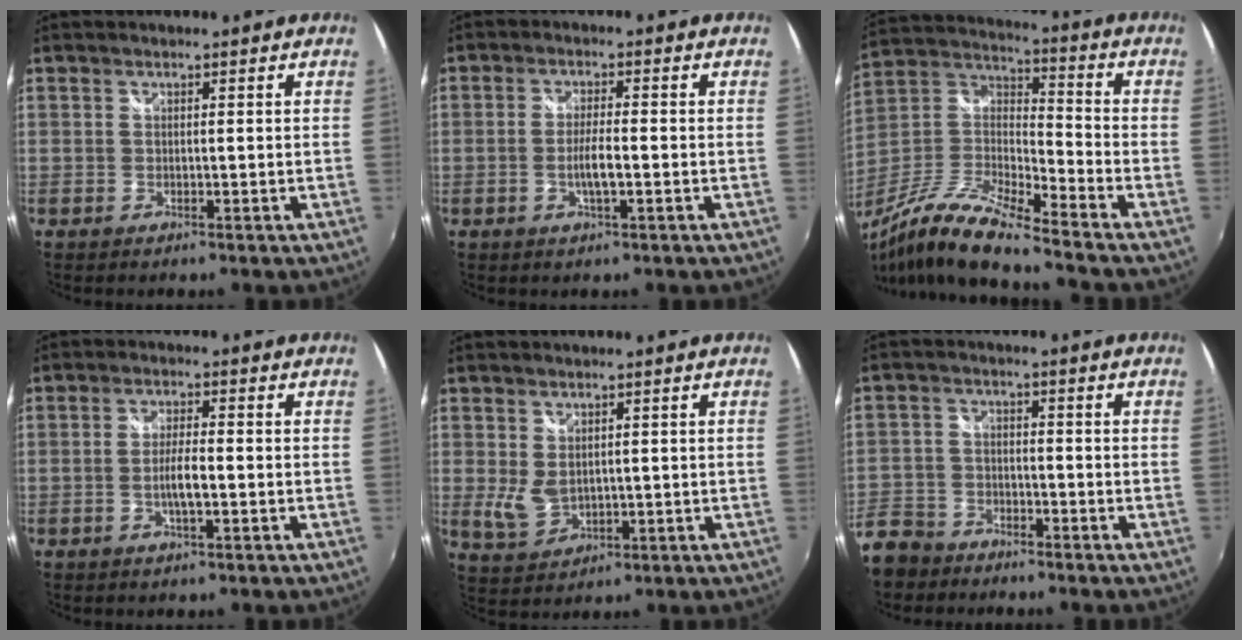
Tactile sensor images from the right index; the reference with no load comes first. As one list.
[{"total": 4.0, "force": [-1.1, 0.6, 3.8], "torque": [-0.074, 0.000, -0.018]}, {"total": 16.5, "force": [-12.3, 1.8, 10.9], "torque": [-0.226, -0.024, -0.247]}, {"total": 4.0, "force": [-1.1, 0.6, 3.8], "torque": [-0.075, 0.002, -0.019]}, {"total": 4.8, "force": [1.0, 3.2, 3.4], "torque": [-0.064, -0.005, 0.028]}, {"total": 9.9, "force": [-7.0, 6.4, 2.9], "torque": [-0.090, 0.005, -0.135]}]